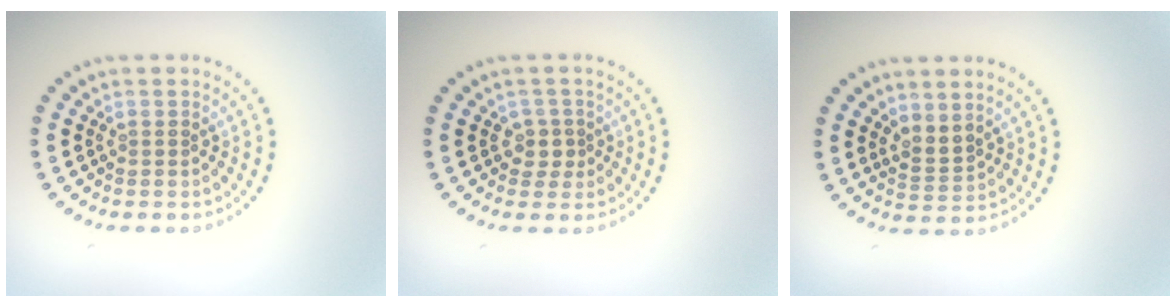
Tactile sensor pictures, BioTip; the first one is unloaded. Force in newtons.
{"total": 1.5, "press": 1.2, "slide": 1.0}
{"total": 1.9, "press": 1.4, "slide": 1.2}